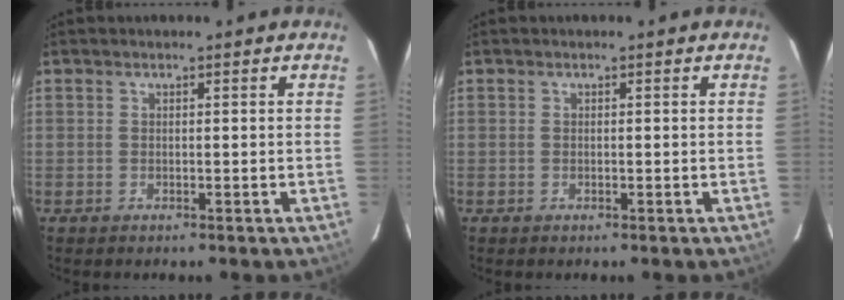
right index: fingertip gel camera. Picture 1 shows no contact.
{"total": 0.0}